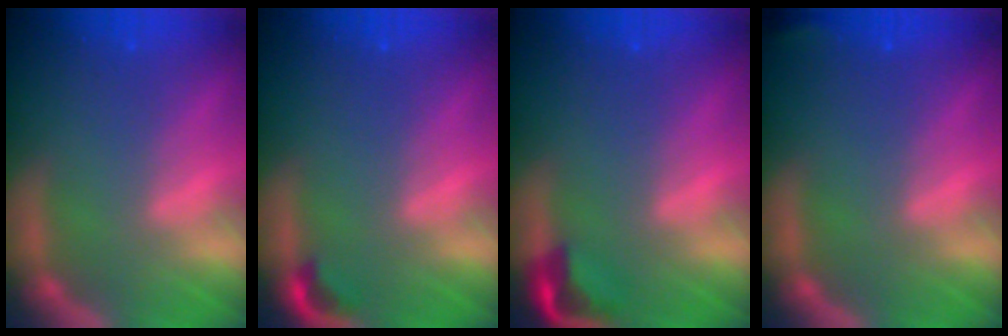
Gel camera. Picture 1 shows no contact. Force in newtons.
{"total": 1.4}
{"total": 2.9}
{"total": 1.4}